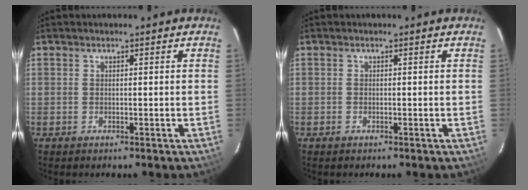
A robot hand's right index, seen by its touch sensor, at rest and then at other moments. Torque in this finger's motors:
{"motor_torque": [-0.08, -0.04, -0.08, 0.00]}